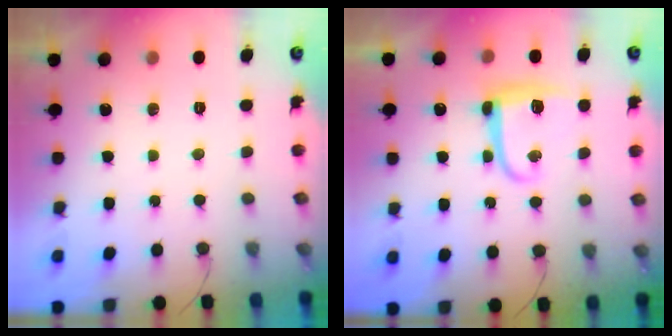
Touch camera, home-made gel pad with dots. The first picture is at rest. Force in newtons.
{"total": 11.3, "press": 11.3, "slide": 0.4}